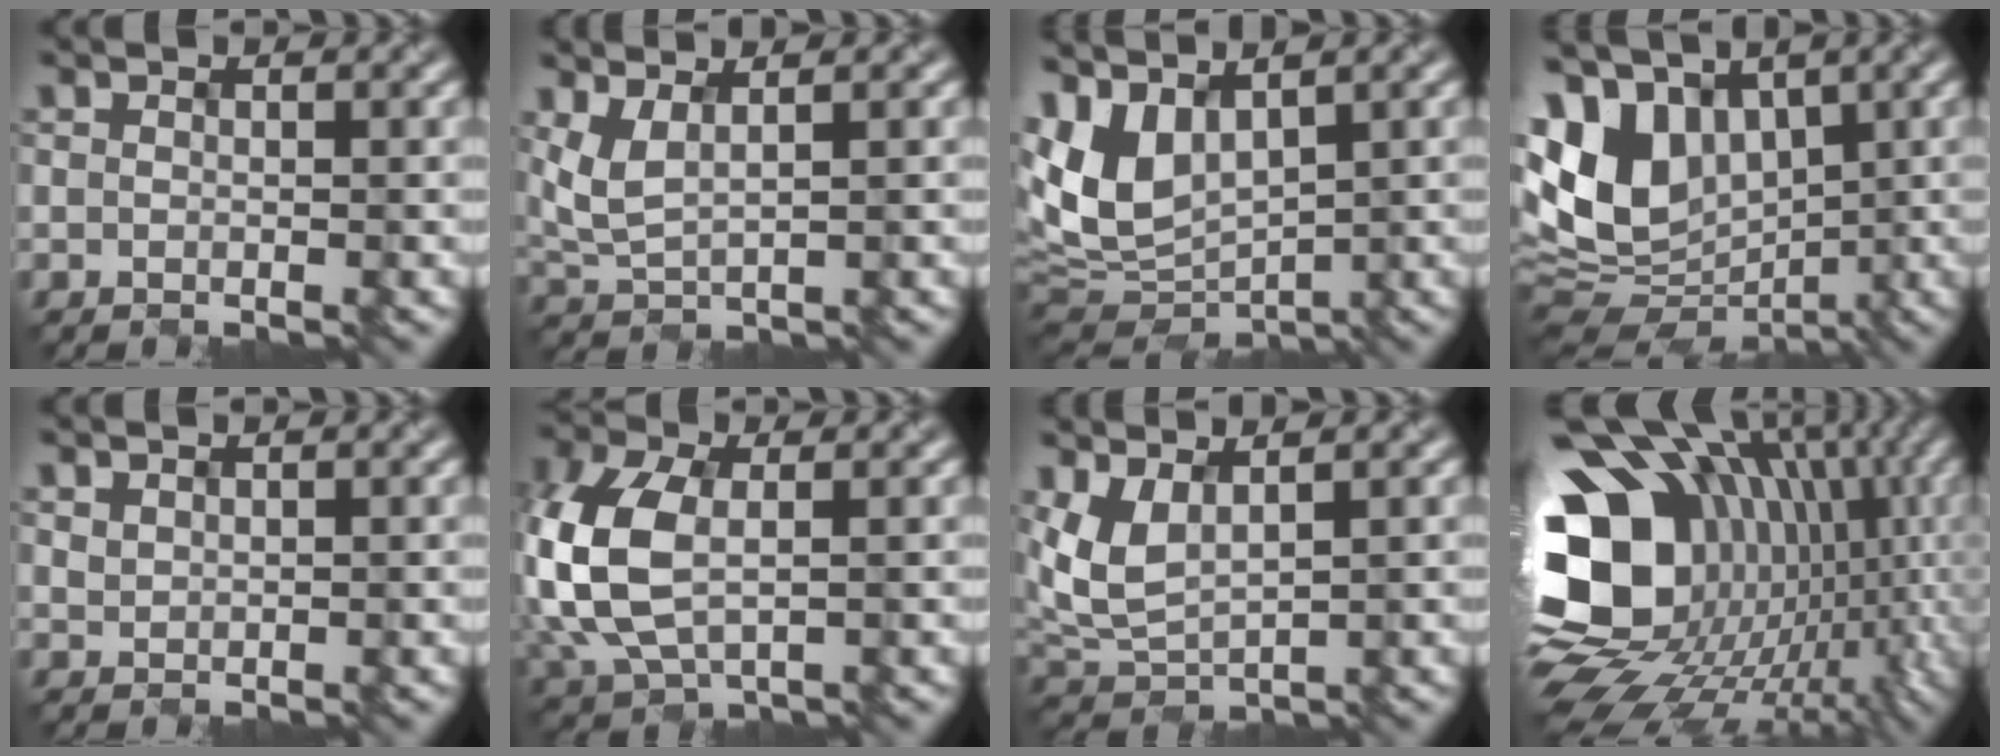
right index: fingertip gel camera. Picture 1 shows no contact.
{"total": 2.6, "force": [1.2, 0.9, 2.1], "torque": [-0.059, 0.000, 0.032]}
{"total": 7.5, "force": [2.0, 4.5, 5.7], "torque": [-0.140, -0.002, 0.043]}
{"total": 9.3, "force": [1.9, 6.7, 6.1], "torque": [-0.141, 0.006, 0.025]}
{"total": 0.7, "force": [0.5, 0.5, 0.1], "torque": [-0.007, -0.001, 0.015]}
{"total": 9.5, "force": [-0.3, 6.1, 7.3], "torque": [-0.203, 0.005, -0.008]}
{"total": 3.8, "force": [1.5, 2.0, 2.9], "torque": [-0.076, -0.003, 0.035]}
{"total": 19.0, "force": [-0.7, 14.4, 12.3], "torque": [-0.235, 0.000, -0.003]}